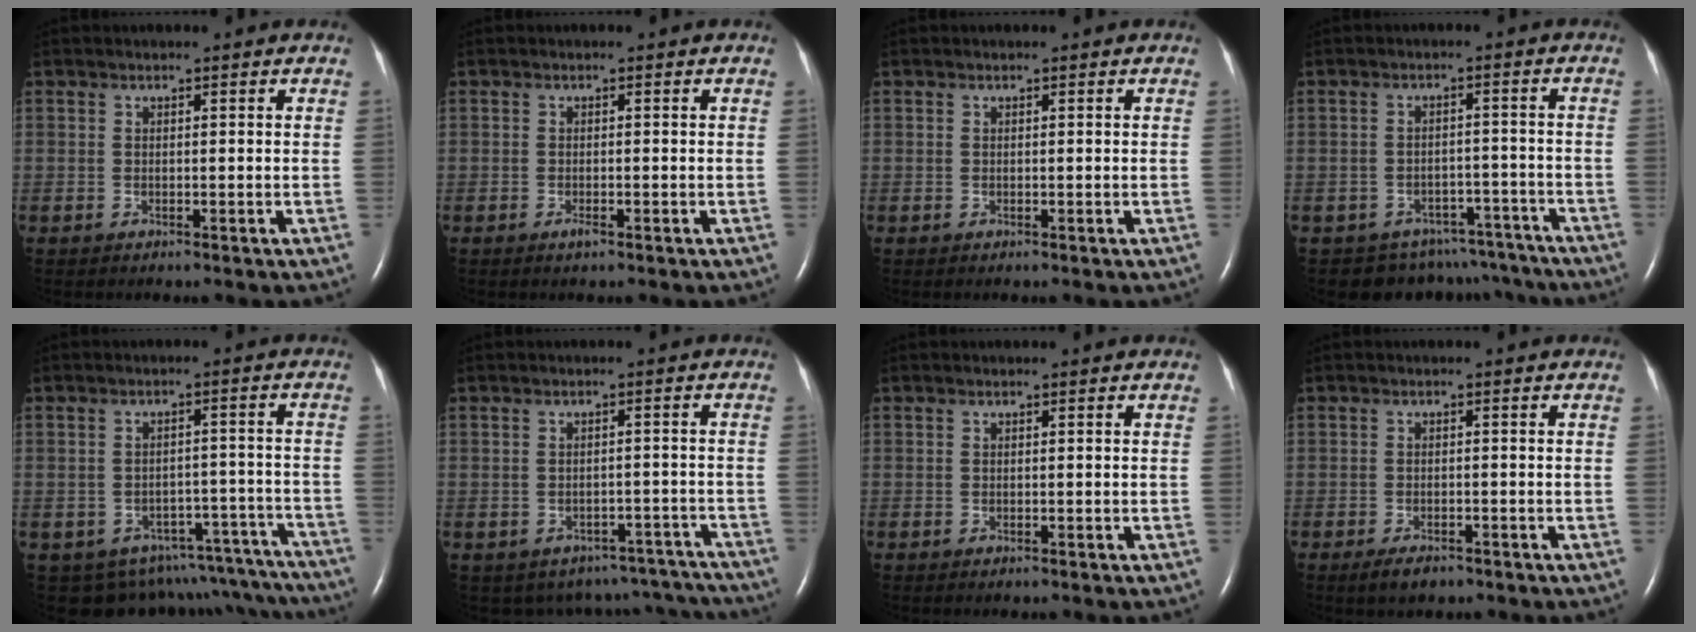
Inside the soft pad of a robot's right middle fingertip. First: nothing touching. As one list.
[{"total": 0.8, "force": [-0.5, 0.1, 0.6], "torque": [-0.014, -0.001, -0.009]}, {"total": 0.0}, {"total": 9.8, "force": [-8.4, 5.0, 0.1], "torque": [0.010, 0.030, -0.089]}, {"total": 17.3, "force": [-15.4, 7.2, 3.2], "torque": [-0.022, 0.048, -0.168]}, {"total": 12.7, "force": [-11.4, 5.5, 1.5], "torque": [-0.016, 0.036, -0.116]}, {"total": 0.0}, {"total": 2.7, "force": [-1.9, 1.2, 1.5], "torque": [-0.036, -0.004, -0.025]}]